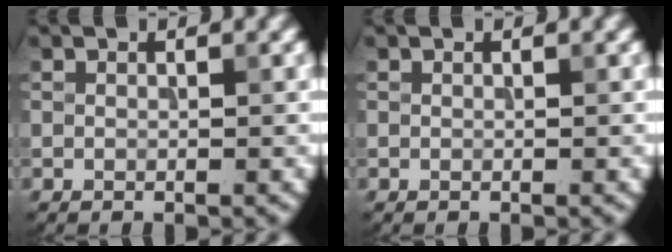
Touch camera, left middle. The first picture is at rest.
{"total": 0.0}